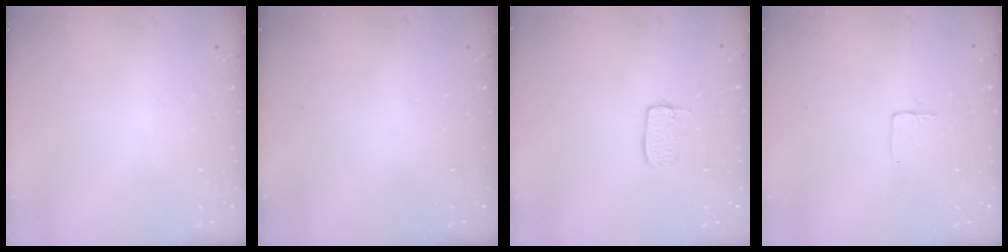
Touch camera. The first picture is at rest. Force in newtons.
{"total": 0.0}
{"total": 7.1, "press": 7.0, "slide": 0.4}
{"total": 3.7, "press": 3.7, "slide": 0.1}